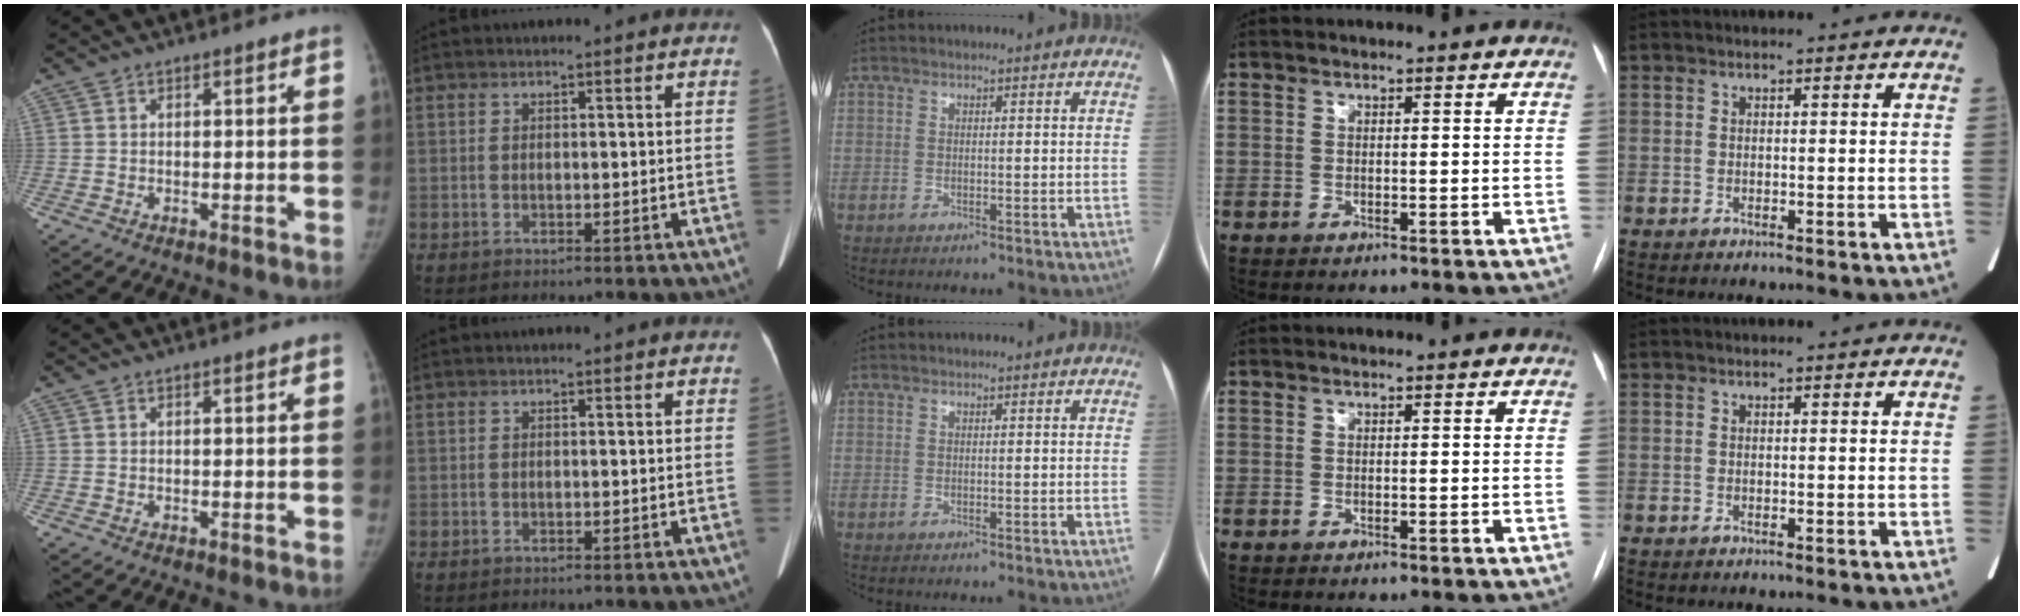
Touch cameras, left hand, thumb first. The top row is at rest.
{}